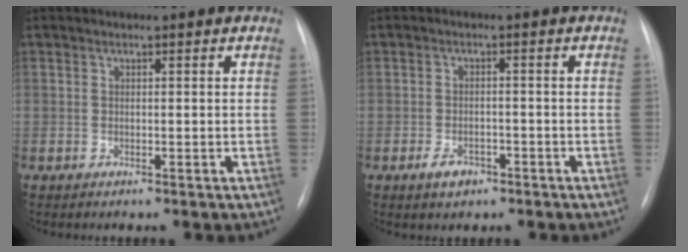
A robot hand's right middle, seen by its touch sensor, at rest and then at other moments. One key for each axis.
{"total": 3.1, "fx": -1.9, "fy": 1.8, "fz": 1.7, "tx": -0.031, "ty": 0.001, "tz": -0.024}